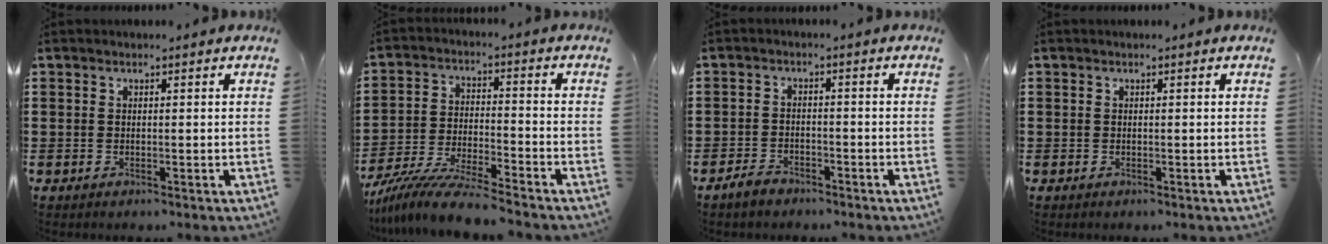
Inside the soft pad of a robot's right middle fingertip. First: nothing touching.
{"total": 8.6, "force": [-8.1, -0.1, 2.9], "torque": [-0.060, 0.000, -0.159]}
{"total": 2.6, "force": [-2.2, 1.0, 0.7], "torque": [-0.024, 0.004, -0.049]}
{"total": 0.0}